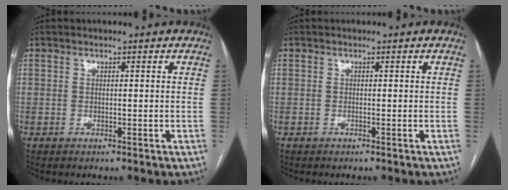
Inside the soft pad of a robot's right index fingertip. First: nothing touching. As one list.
[{"total": 0.0}]